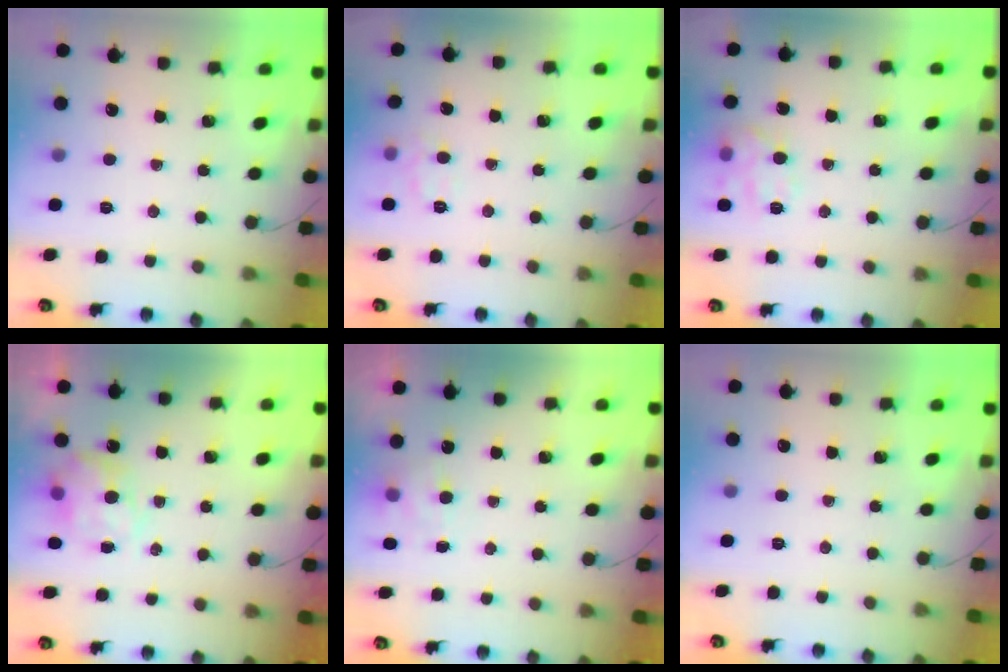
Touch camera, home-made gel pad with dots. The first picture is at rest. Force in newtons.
{"total": 4.3, "press": 4.1, "slide": 1.3}
{"total": 8.2, "press": 8.2, "slide": 0.4}
{"total": 9.1, "press": 9.0, "slide": 0.6}
{"total": 4.9, "press": 4.8, "slide": 1.0}
{"total": 0.0}